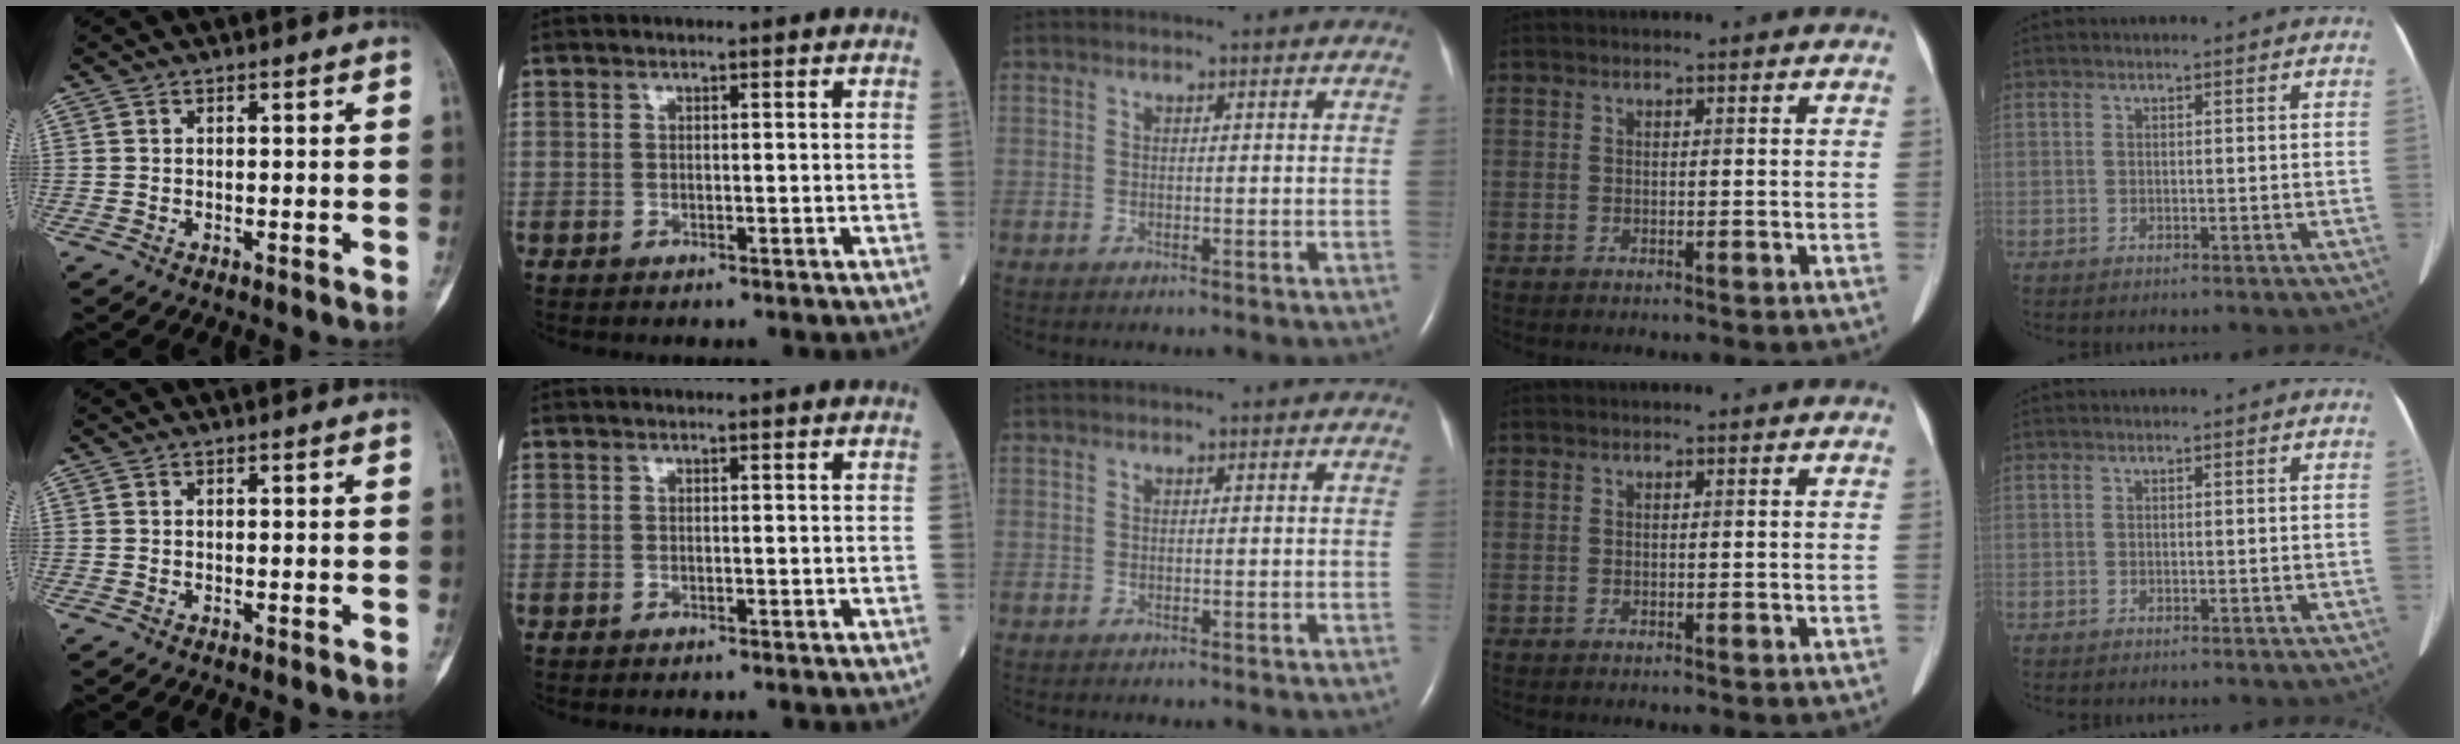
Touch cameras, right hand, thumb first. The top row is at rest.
{}